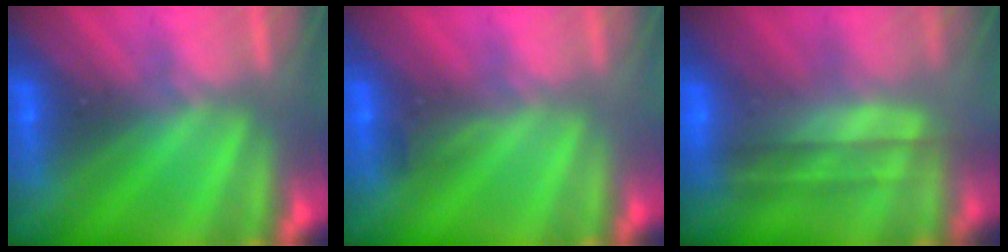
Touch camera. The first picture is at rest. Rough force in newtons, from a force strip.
{"total": 2.9}
{"total": 8.7}